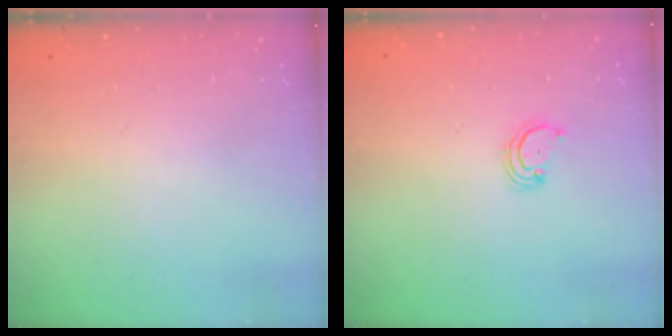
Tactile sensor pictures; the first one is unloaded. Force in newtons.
{"total": 2.8, "press": 2.8, "slide": 0.3}